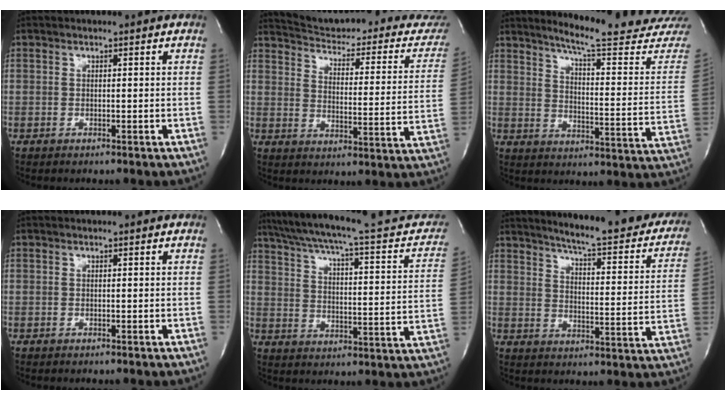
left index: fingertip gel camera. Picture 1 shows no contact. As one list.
[{"total": 24.7, "force": [22.8, 4.6, 8.3], "torque": [-0.112, -0.082, 0.267]}, {"total": 21.0, "force": [19.5, -0.4, 7.7], "torque": [-0.109, -0.119, 0.234]}, {"total": 0.0}, {"total": 24.8, "force": [21.5, 3.3, 12.0], "torque": [-0.179, -0.023, 0.277]}, {"total": 23.7, "force": [20.1, 3.6, 12.0], "torque": [-0.159, -0.064, 0.231]}]